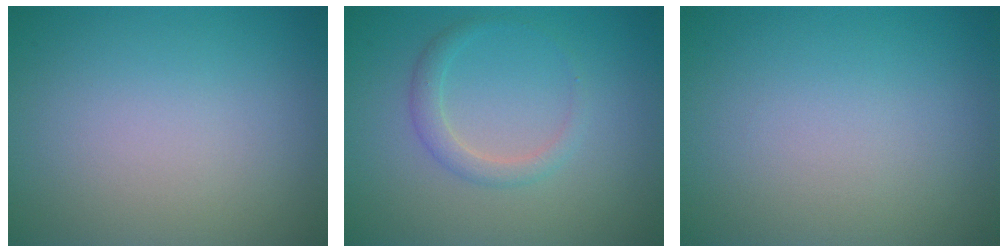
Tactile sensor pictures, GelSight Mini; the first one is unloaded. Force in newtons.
{"total": 1.8, "press": 1.8, "slide": 0.0}
{"total": 0.0}